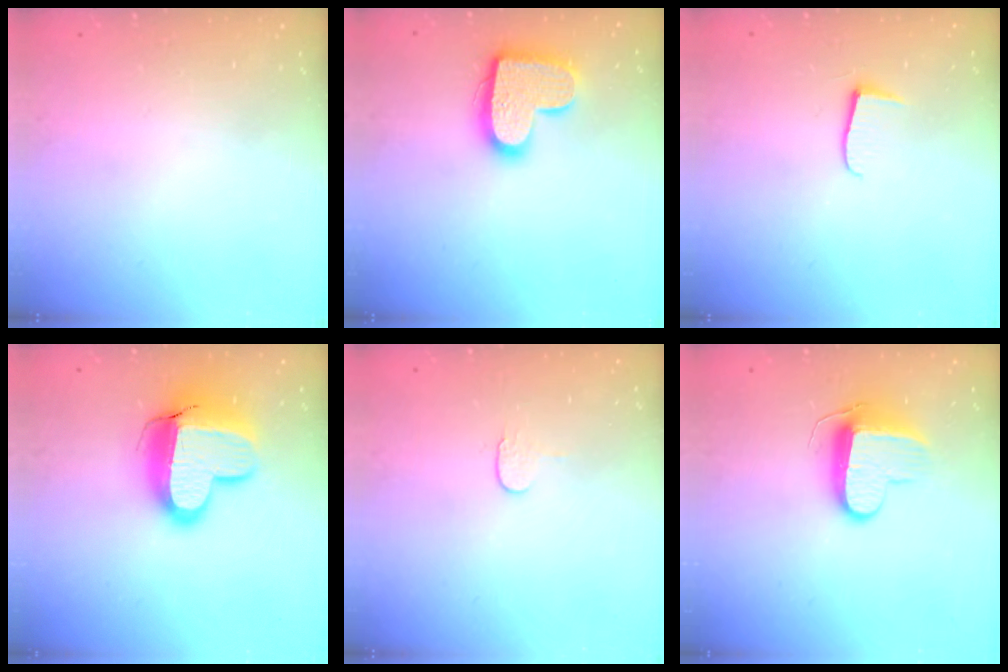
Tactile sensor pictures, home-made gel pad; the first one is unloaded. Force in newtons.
{"total": 15.6, "press": 15.6, "slide": 0.8}
{"total": 5.1, "press": 5.0, "slide": 0.6}
{"total": 17.3, "press": 17.2, "slide": 1.3}
{"total": 4.0, "press": 3.9, "slide": 0.5}
{"total": 9.6, "press": 9.6, "slide": 0.6}